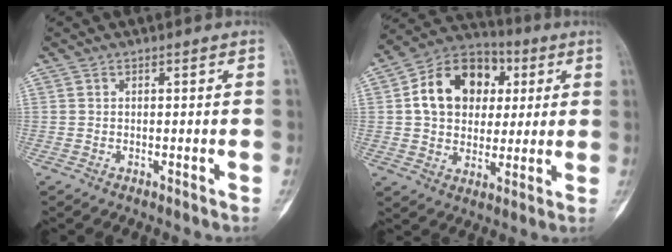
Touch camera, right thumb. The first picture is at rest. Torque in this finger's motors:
{"motor_torque": [0.89, 1.33, 0.24, -0.10, 0.11]}